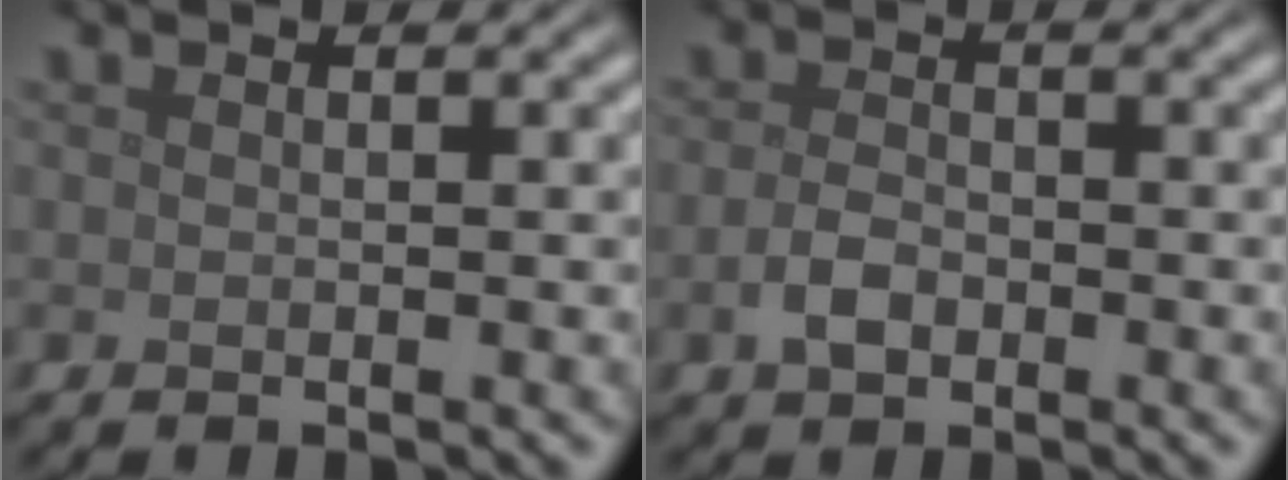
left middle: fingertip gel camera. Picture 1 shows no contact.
{"total": 2.1, "force": [-0.8, 1.3, 1.4], "torque": [-0.032, -0.001, -0.019]}